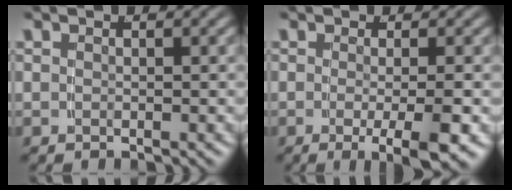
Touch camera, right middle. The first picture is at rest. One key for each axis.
{"total": 5.4, "fx": -3.2, "fy": 0.4, "fz": 4.4, "tx": -0.058, "ty": -0.019, "tz": -0.041}